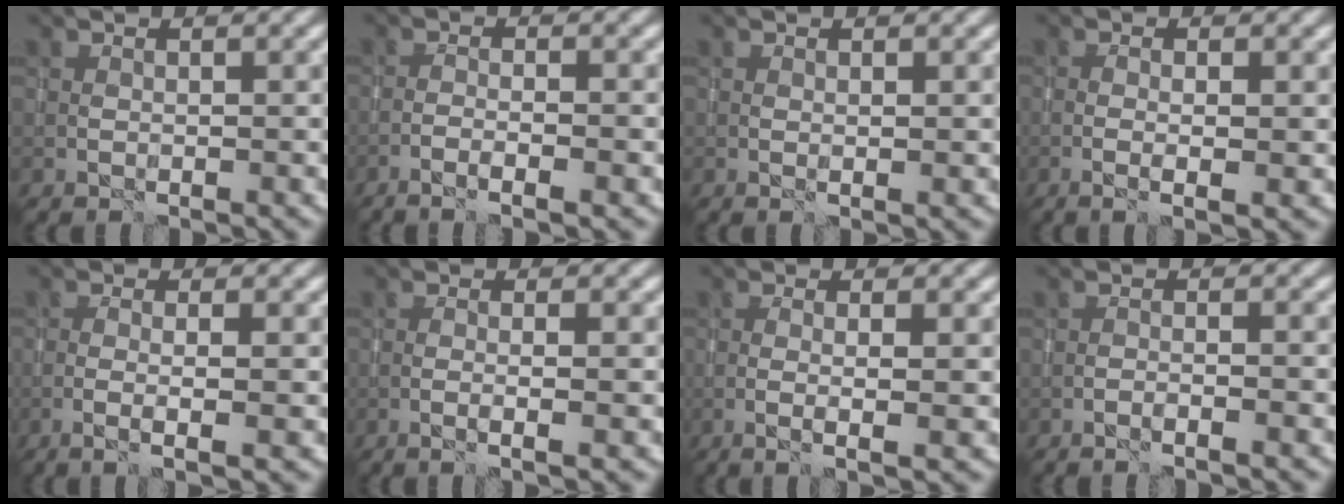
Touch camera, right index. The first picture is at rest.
{"total": 2.6, "force": [-1.6, 0.0, 2.1], "torque": [-0.044, 0.008, -0.033]}
{"total": 0.7, "force": [0.2, 0.0, 0.7], "torque": [-0.011, -0.001, 0.003]}
{"total": 2.5, "force": [-0.5, 0.2, 2.4], "torque": [-0.048, -0.003, -0.011]}
{"total": 3.3, "force": [-0.8, 0.5, 3.1], "torque": [-0.052, 0.000, -0.020]}
{"total": 2.6, "force": [-0.7, 0.3, 2.5], "torque": [-0.038, 0.004, -0.018]}
{"total": 3.3, "force": [-0.3, 0.5, 3.3], "torque": [-0.051, 0.000, -0.009]}
{"total": 2.1, "force": [-1.5, -0.1, 1.5], "torque": [-0.030, 0.013, -0.029]}